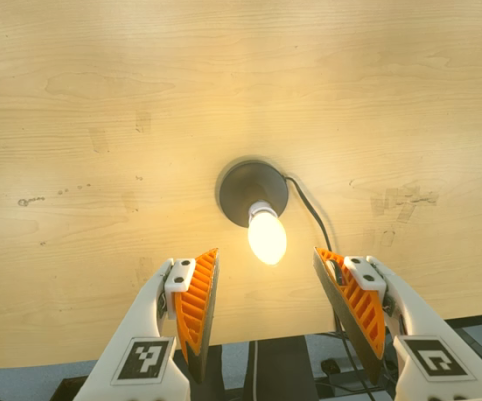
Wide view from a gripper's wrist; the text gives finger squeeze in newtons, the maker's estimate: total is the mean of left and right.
{"total": 0.0}